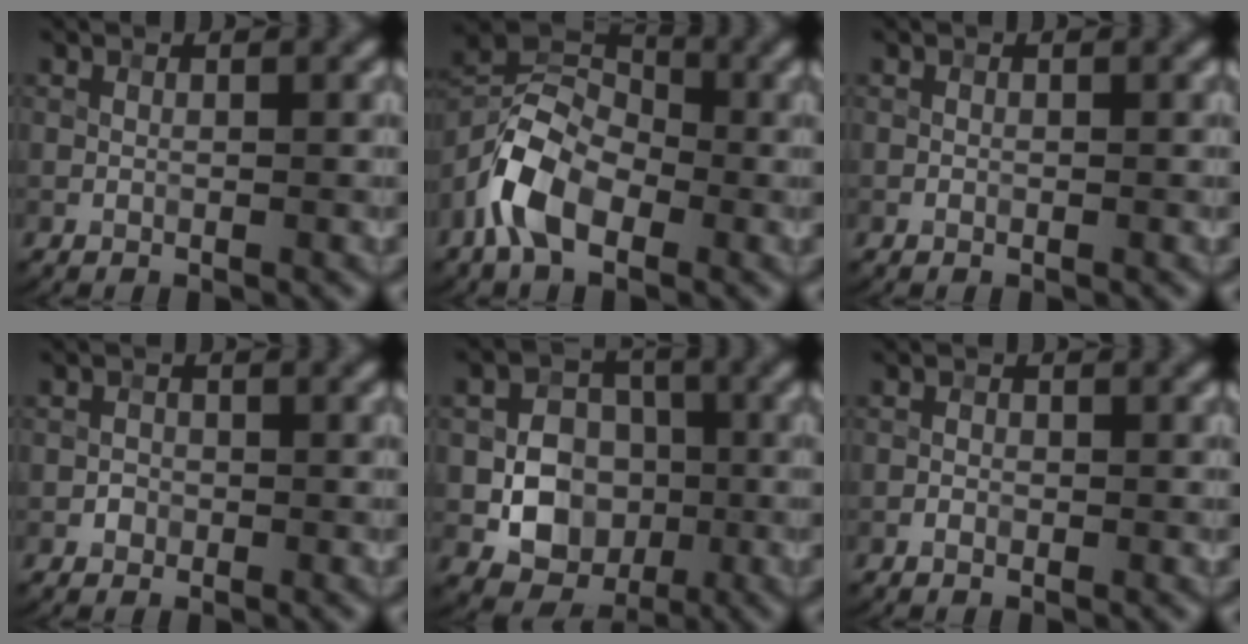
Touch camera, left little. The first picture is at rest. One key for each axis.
{"total": 7.9, "fx": -3.3, "fy": 4.7, "fz": 5.4, "tx": -0.107, "ty": 0.006, "tz": -0.077}
{"total": 0.0}
{"total": 0.9, "fx": -0.4, "fy": 0.8, "fz": 0.2, "tx": 0.003, "ty": 0.000, "tz": -0.008}
{"total": 6.8, "fx": -1.4, "fy": 5.6, "fz": 3.6, "tx": -0.047, "ty": -0.006, "tz": -0.028}
{"total": 0.8, "fx": -0.4, "fy": 0.5, "fz": 0.4, "tx": -0.006, "ty": 0.000, "tz": -0.008}